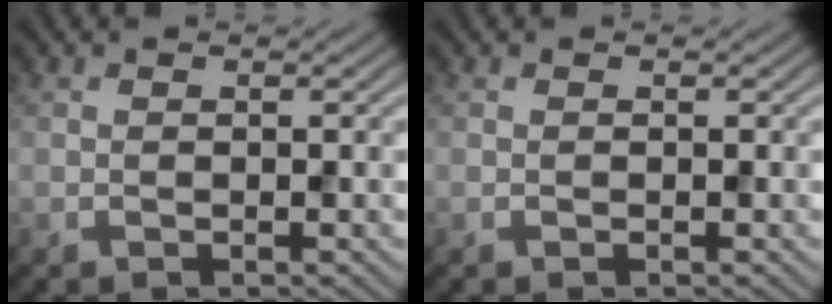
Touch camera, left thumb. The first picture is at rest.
{"total": 0.0}